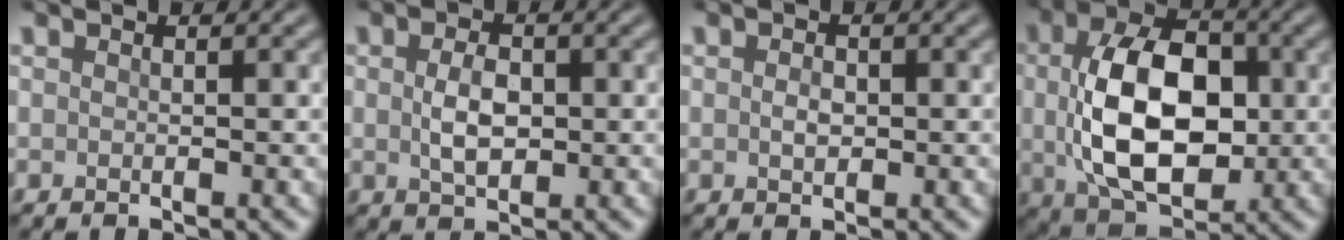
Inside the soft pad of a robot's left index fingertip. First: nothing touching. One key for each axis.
{"total": 3.1, "fx": 0.1, "fy": 1.8, "fz": 2.5, "tx": -0.055, "ty": 0.000, "tz": 0.004}
{"total": 1.2, "fx": 0.0, "fy": 0.8, "fz": 0.9, "tx": -0.018, "ty": -0.001, "tz": 0.000}
{"total": 10.9, "fx": 0.2, "fy": 7.0, "fz": 8.4, "tx": -0.160, "ty": -0.006, "tz": 0.009}